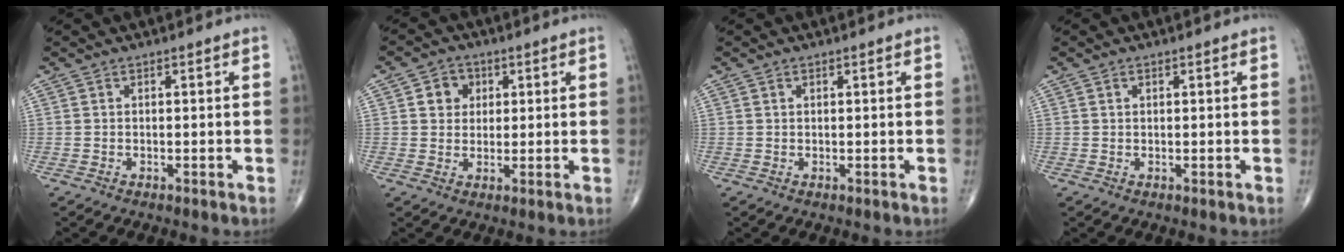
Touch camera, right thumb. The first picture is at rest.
{"total": 4.9, "force": [1.5, 4.3, 1.9], "torque": [-0.005, -0.001, 0.020]}
{"total": 0.5, "force": [0.3, 0.3, 0.3], "torque": [-0.004, -0.001, 0.005]}
{"total": 0.7, "force": [0.3, 0.5, 0.4], "torque": [-0.005, -0.001, 0.006]}